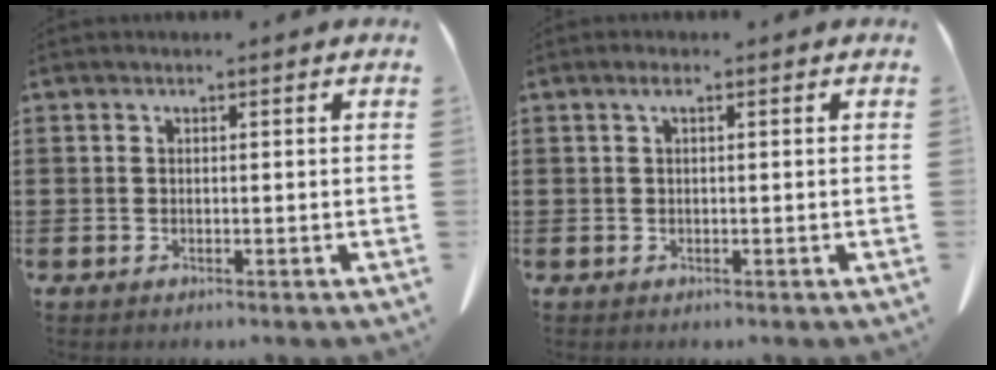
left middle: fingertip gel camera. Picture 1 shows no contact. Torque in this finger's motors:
{"motor_torque": [0.49, 0.06, 0.04, 0.03]}